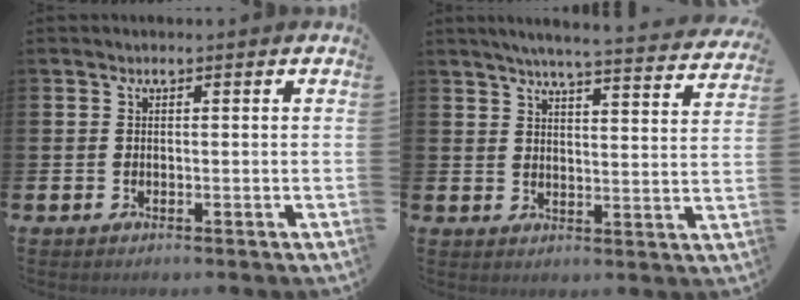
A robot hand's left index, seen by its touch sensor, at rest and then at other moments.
{"total": 5.6, "force": [5.2, -0.2, 1.9], "torque": [-0.050, -0.034, 0.089]}